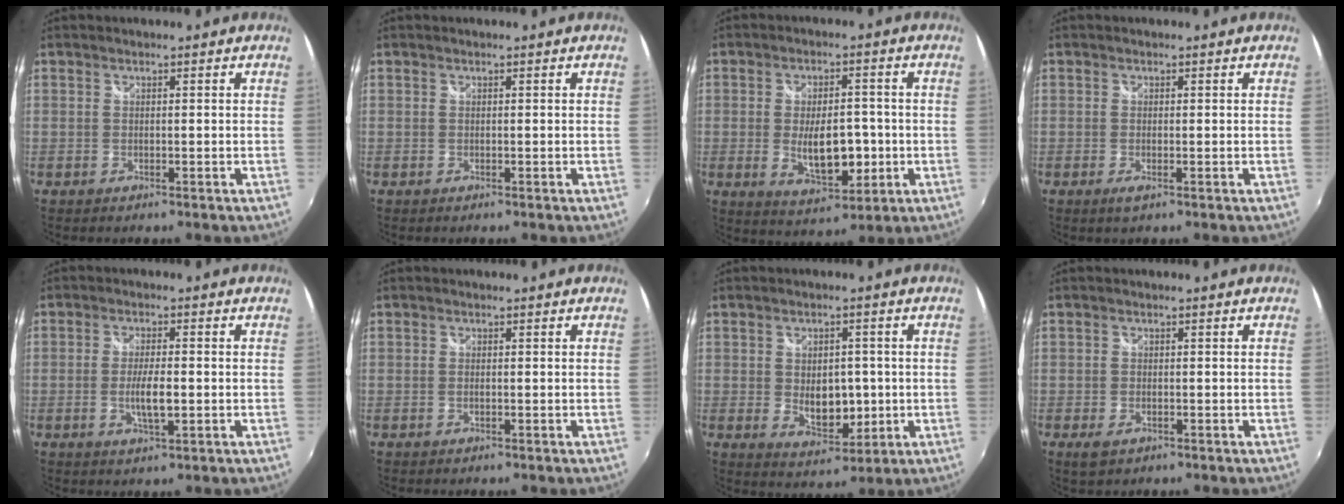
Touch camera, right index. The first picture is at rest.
{"total": 0.0}
{"total": 10.1, "force": [-1.7, 4.9, 8.7], "torque": [-0.154, -0.012, -0.018]}
{"total": 1.4, "force": [-0.4, 0.3, 1.4], "torque": [-0.027, -0.006, -0.008]}
{"total": 4.9, "force": [-1.0, 1.3, 4.7], "torque": [-0.089, -0.007, -0.016]}
{"total": 0.6, "force": [-0.1, 0.2, 0.5], "torque": [-0.013, 0.000, -0.004]}
{"total": 8.2, "force": [-0.7, 5.3, 6.2], "torque": [-0.103, -0.011, 0.001]}
{"total": 2.8, "force": [-1.4, 1.5, 1.8], "torque": [-0.037, -0.006, -0.020]}